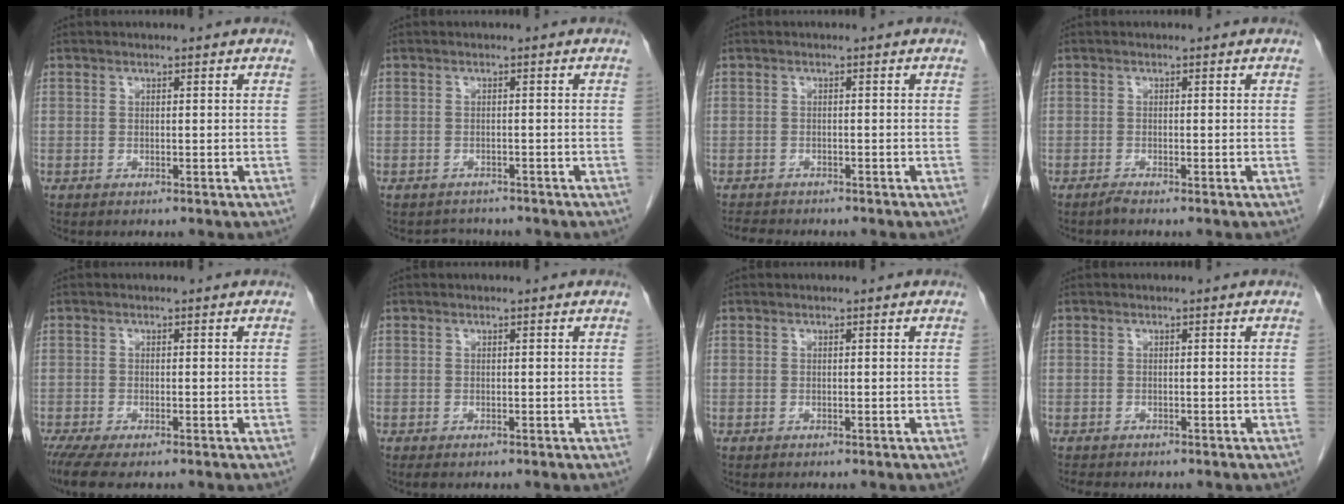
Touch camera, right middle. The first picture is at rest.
{"total": 2.1, "force": [-1.9, 0.7, -0.3], "torque": [-0.001, -0.005, -0.028]}
{"total": 3.5, "force": [-3.2, 1.0, 1.0], "torque": [-0.019, -0.010, -0.050]}
{"total": 0.8, "force": [-0.7, -0.2, 0.3], "torque": [-0.006, -0.001, -0.013]}
{"total": 5.0, "force": [-3.7, 0.9, 3.2], "torque": [-0.060, -0.016, -0.062]}
{"total": 0.5, "force": [-0.3, 0.2, 0.4], "torque": [-0.006, -0.001, -0.004]}
{"total": 0.0}
{"total": 2.1, "force": [-1.8, 0.7, 0.8], "torque": [-0.020, -0.007, -0.022]}